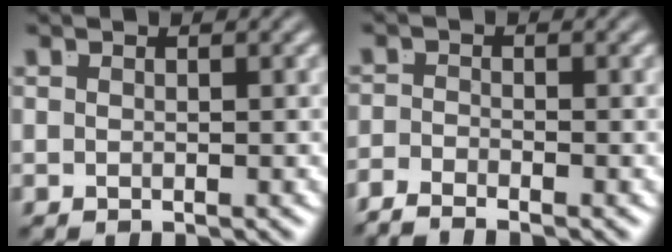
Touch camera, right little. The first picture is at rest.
{"total": 2.2, "force": [-2.2, 0.0, 0.4], "torque": [-0.003, -0.015, -0.035]}